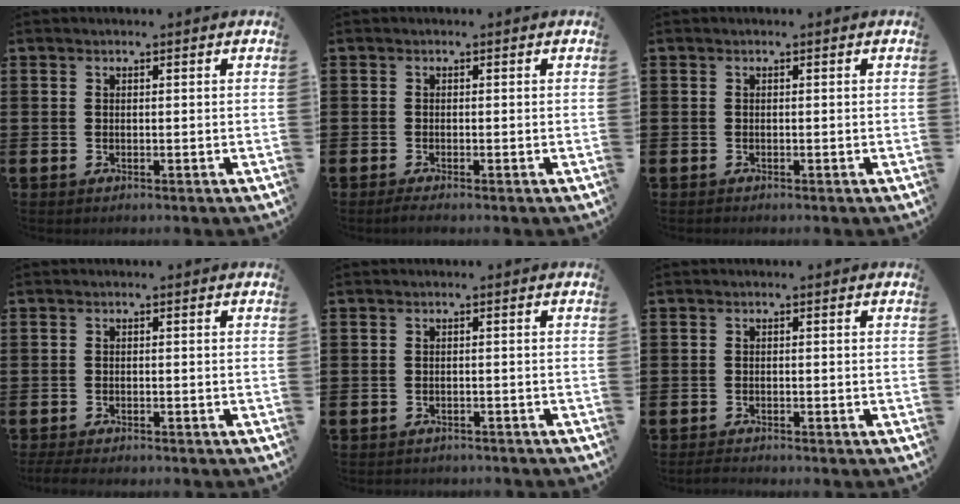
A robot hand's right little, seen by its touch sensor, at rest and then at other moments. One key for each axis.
{"total": 0.8, "fx": -0.5, "fy": 0.0, "fz": 0.6, "tx": -0.010, "ty": -0.003, "tz": -0.009}
{"total": 0.0}
{"total": 1.3, "fx": -1.1, "fy": 0.2, "fz": 0.5, "tx": -0.011, "ty": 0.001, "tz": -0.023}
{"total": 0.9, "fx": -0.9, "fy": 0.1, "fz": -0.1, "tx": -0.001, "ty": 0.001, "tz": -0.019}
{"total": 1.1, "fx": -1.0, "fy": 0.2, "fz": 0.4, "tx": -0.010, "ty": 0.000, "tz": -0.020}